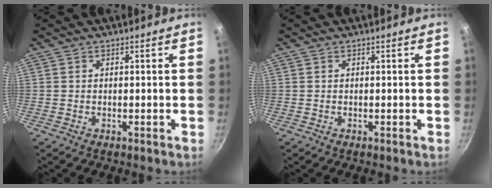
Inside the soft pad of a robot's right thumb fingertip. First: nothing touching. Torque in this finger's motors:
{"motor_torque": [0.00, 0.00, 0.00, 0.00, 0.00]}